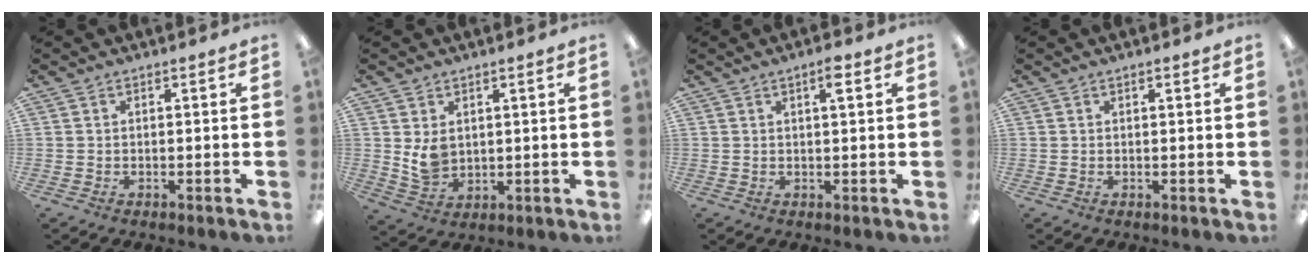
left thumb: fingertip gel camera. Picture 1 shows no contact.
{"total": 6.3, "force": [1.8, 4.7, 3.7], "torque": [-0.066, -0.008, 0.033]}
{"total": 3.4, "force": [1.9, 0.7, 2.8], "torque": [-0.045, 0.000, 0.026]}
{"total": 0.9, "force": [0.5, 0.1, 0.7], "torque": [-0.016, 0.000, 0.008]}